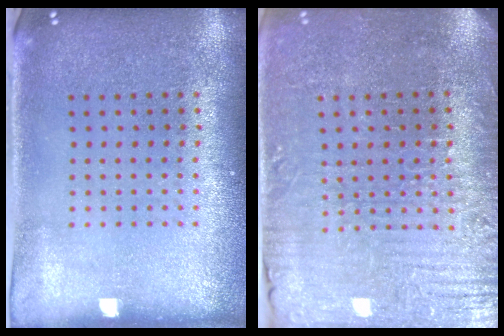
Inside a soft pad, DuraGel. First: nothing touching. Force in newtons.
{"total": 3.8, "press": 3.6, "slide": 1.2}